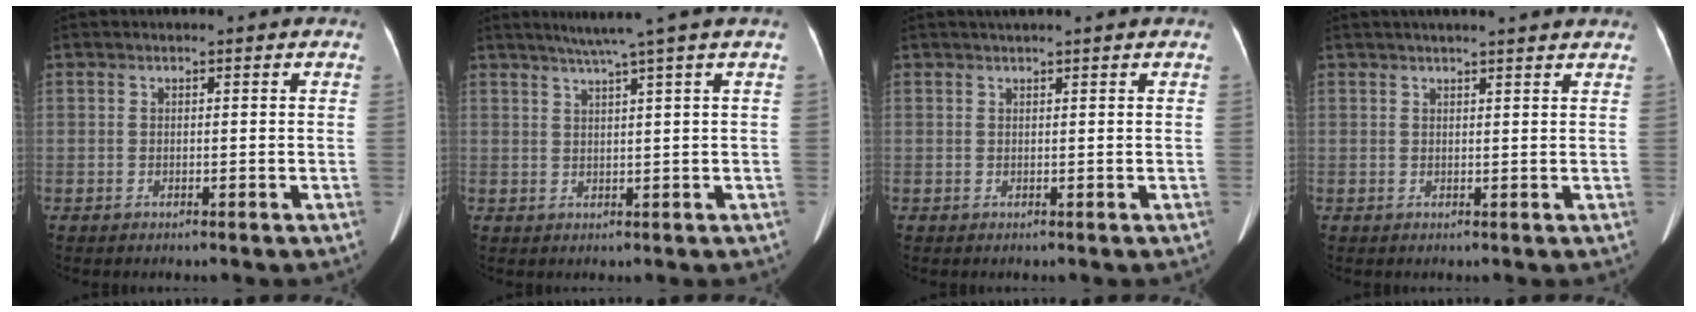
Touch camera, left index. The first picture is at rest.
{"total": 5.1, "force": [3.5, -1.7, 3.3], "torque": [-0.052, 0.009, 0.062]}
{"total": 1.9, "force": [1.5, -0.3, 1.1], "torque": [-0.013, 0.019, 0.029]}
{"total": 9.2, "force": [8.2, 0.5, 4.3], "torque": [-0.059, 0.027, 0.089]}